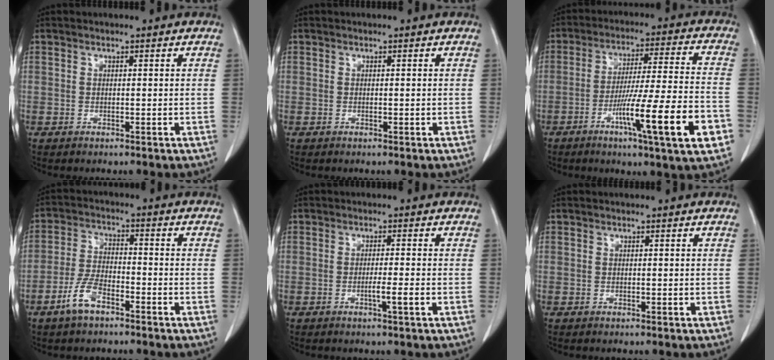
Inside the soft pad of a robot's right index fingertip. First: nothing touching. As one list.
[{"total": 0.0}, {"total": 17.0, "force": [-6.9, -0.1, 15.5], "torque": [-0.232, -0.014, -0.105]}, {"total": 6.2, "force": [-3.9, 2.1, 4.3], "torque": [-0.096, 0.001, -0.078]}, {"total": 2.5, "force": [-1.0, -0.4, 2.3], "torque": [-0.041, -0.003, -0.016]}, {"total": 0.0}]